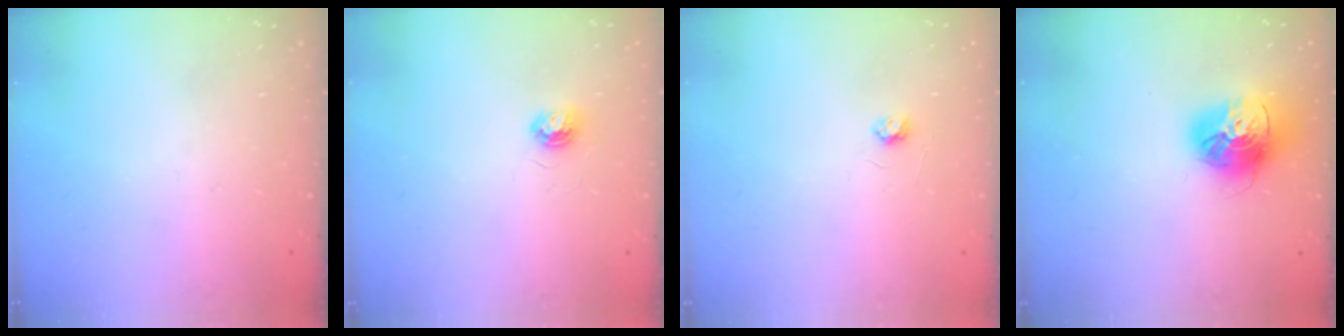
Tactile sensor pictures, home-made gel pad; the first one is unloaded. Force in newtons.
{"total": 3.7, "press": 3.7, "slide": 0.4}
{"total": 2.6, "press": 2.6, "slide": 0.3}
{"total": 16.2, "press": 16.1, "slide": 1.8}